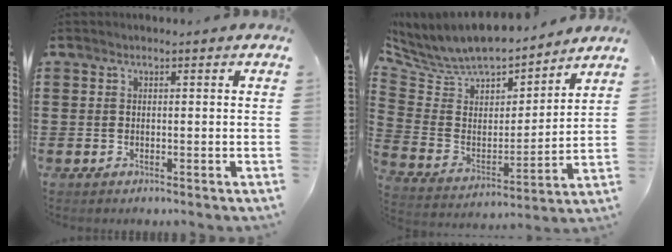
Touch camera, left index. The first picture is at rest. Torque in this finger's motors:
{"motor_torque": [0.78, -1.36, 0.54, 0.21]}